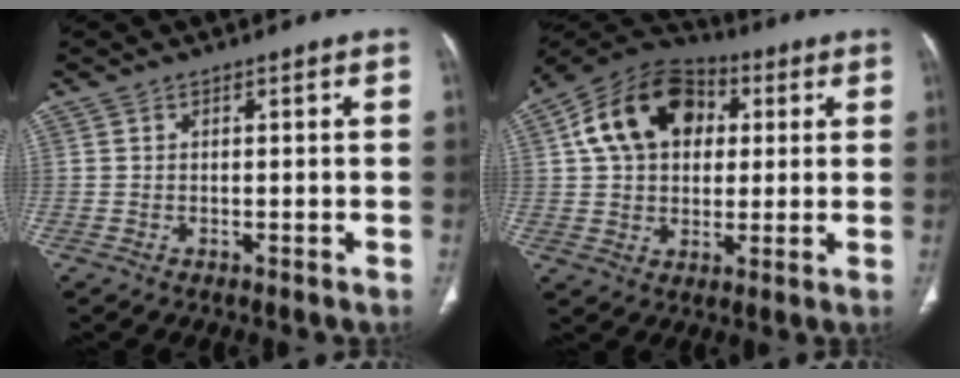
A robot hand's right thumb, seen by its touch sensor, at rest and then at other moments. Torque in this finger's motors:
{"motor_torque": [-1.13, 1.72, 0.58, -0.40, 0.14]}